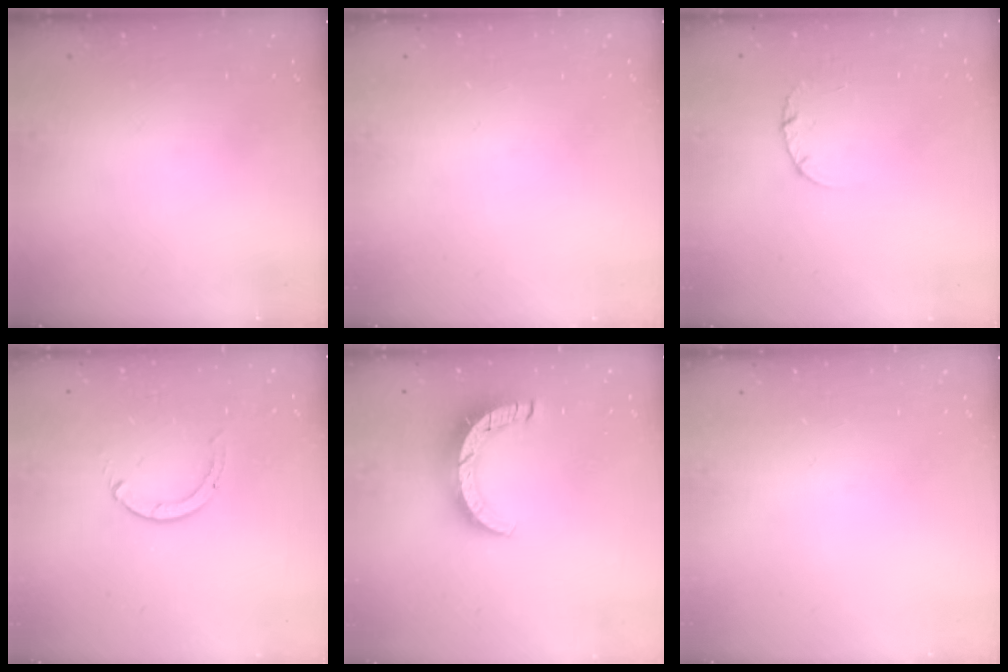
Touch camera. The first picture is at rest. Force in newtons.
{"total": 0.0}
{"total": 2.6, "press": 2.6, "slide": 0.3}
{"total": 0.0}
{"total": 9.7, "press": 9.7, "slide": 0.2}
{"total": 0.0}